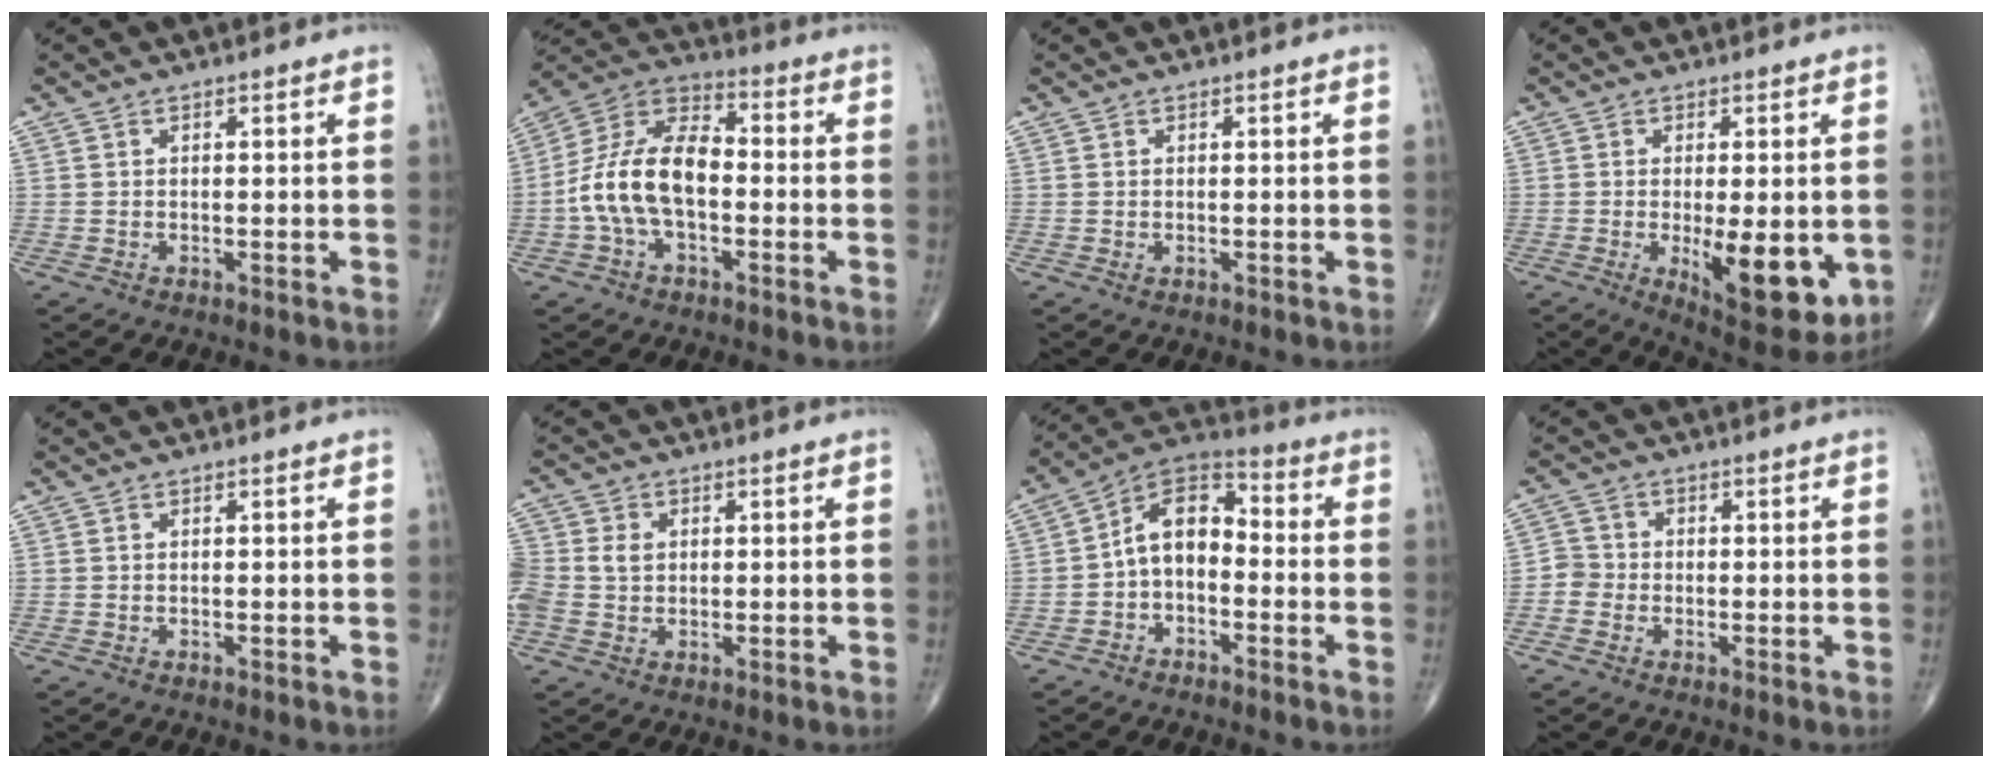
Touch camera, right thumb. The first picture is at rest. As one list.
[{"total": 14.2, "force": [-2.2, 7.9, 11.5], "torque": [-0.219, 0.043, -0.049]}, {"total": 0.0}, {"total": 13.9, "force": [-2.9, 5.1, 12.5], "torque": [-0.158, -0.027, -0.028]}, {"total": 0.0}, {"total": 8.1, "force": [0.7, 6.5, 4.8], "torque": [-0.126, 0.011, 0.015]}, {"total": 9.5, "force": [-1.6, 6.1, 7.1], "torque": [-0.097, 0.045, -0.047]}, {"total": 2.9, "force": [-1.1, 2.7, 0.4], "torque": [0.008, 0.009, -0.034]}]